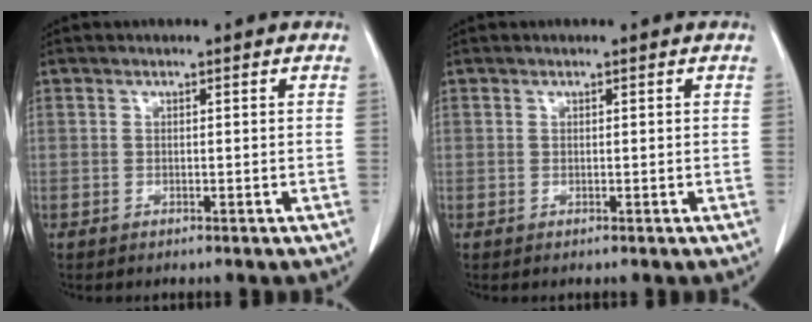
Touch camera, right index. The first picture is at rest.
{"total": 0.0}